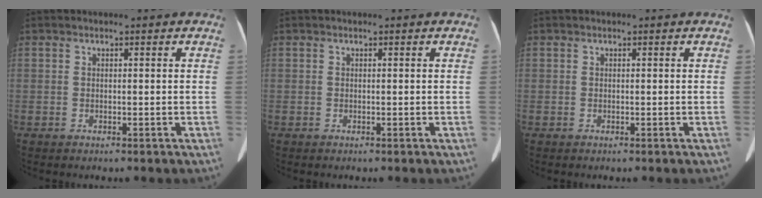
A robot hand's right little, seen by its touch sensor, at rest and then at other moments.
{"total": 0.0}
{"total": 0.0}